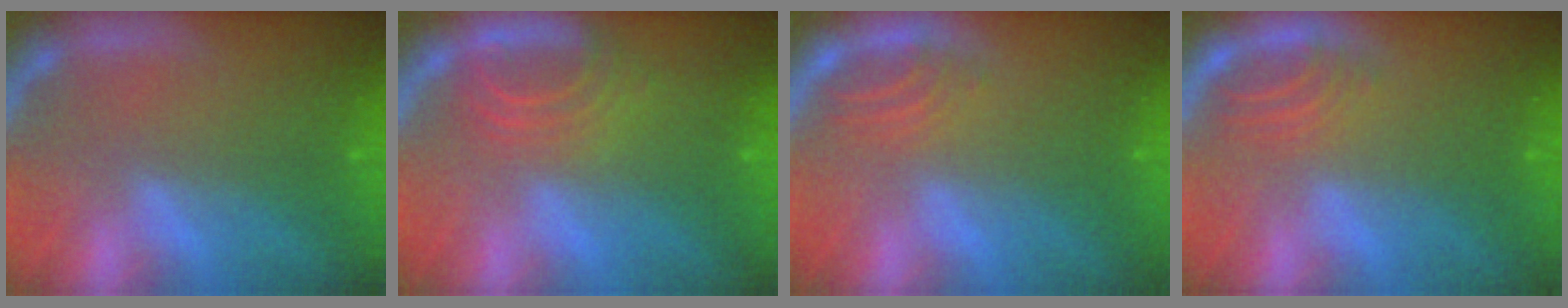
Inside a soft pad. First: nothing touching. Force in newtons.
{"total": 4.5}
{"total": 2.5}
{"total": 2.9}